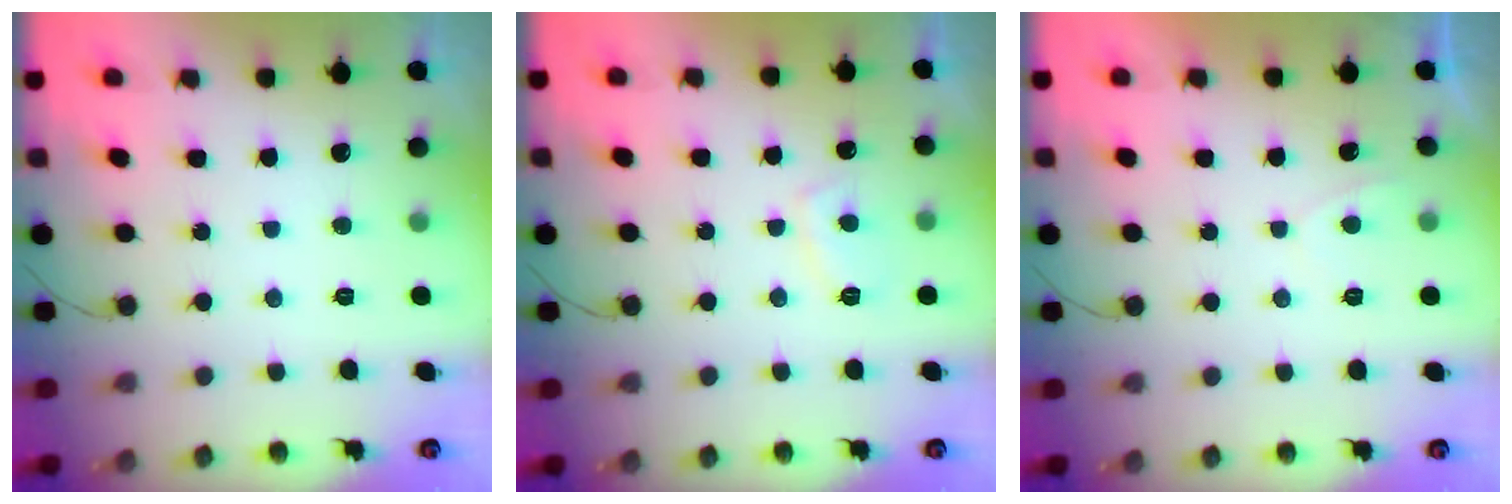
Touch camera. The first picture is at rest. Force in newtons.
{"total": 4.1, "press": 4.0, "slide": 0.9}
{"total": 0.7, "press": 0.4, "slide": 0.5}